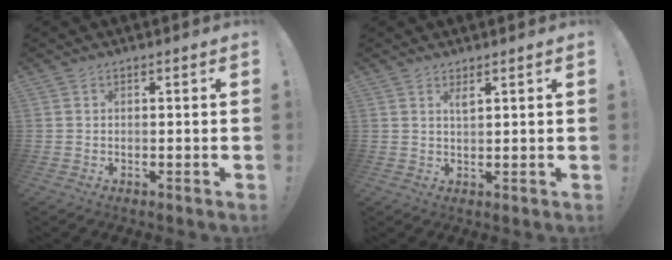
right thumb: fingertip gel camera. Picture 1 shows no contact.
{"total": 1.9, "force": [1.4, 0.2, 1.2], "torque": [-0.012, -0.010, 0.021]}